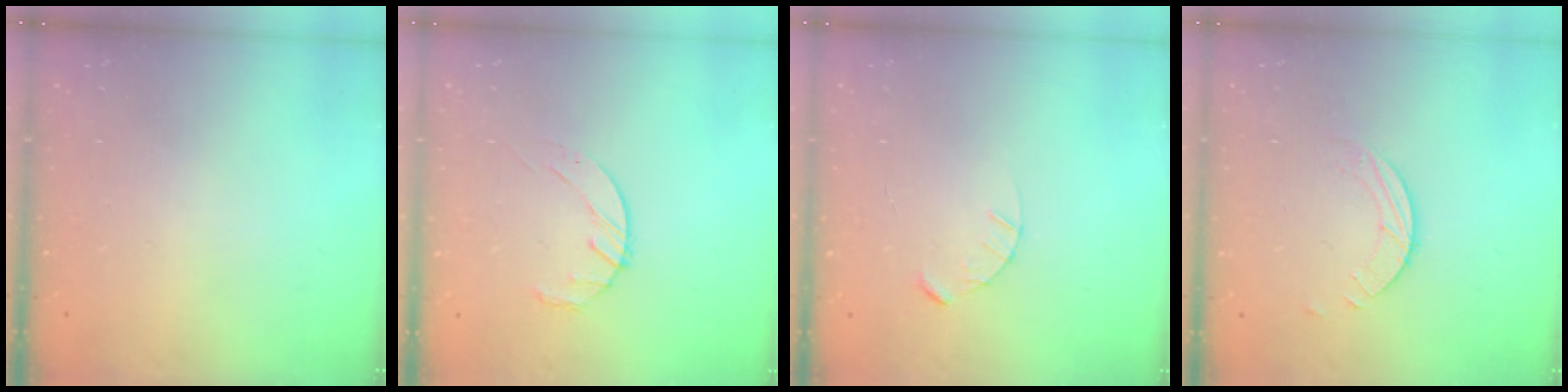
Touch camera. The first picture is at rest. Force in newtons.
{"total": 4.8, "press": 4.7, "slide": 0.6}
{"total": 2.4, "press": 2.4, "slide": 0.3}
{"total": 1.5, "press": 1.5, "slide": 0.1}